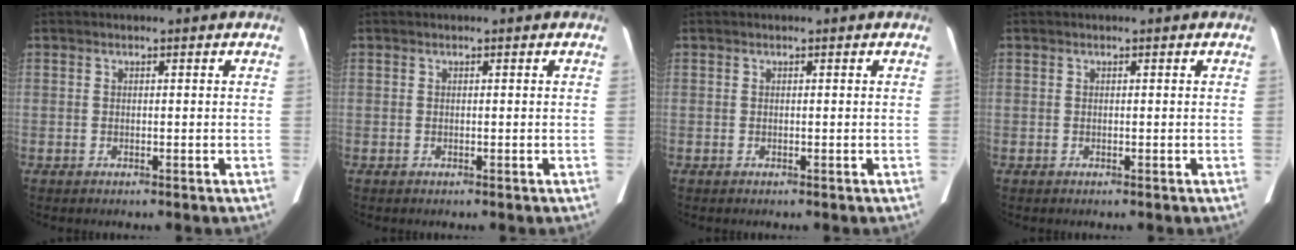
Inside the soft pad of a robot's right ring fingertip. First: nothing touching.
{"total": 0.0}
{"total": 0.0}
{"total": 0.0}